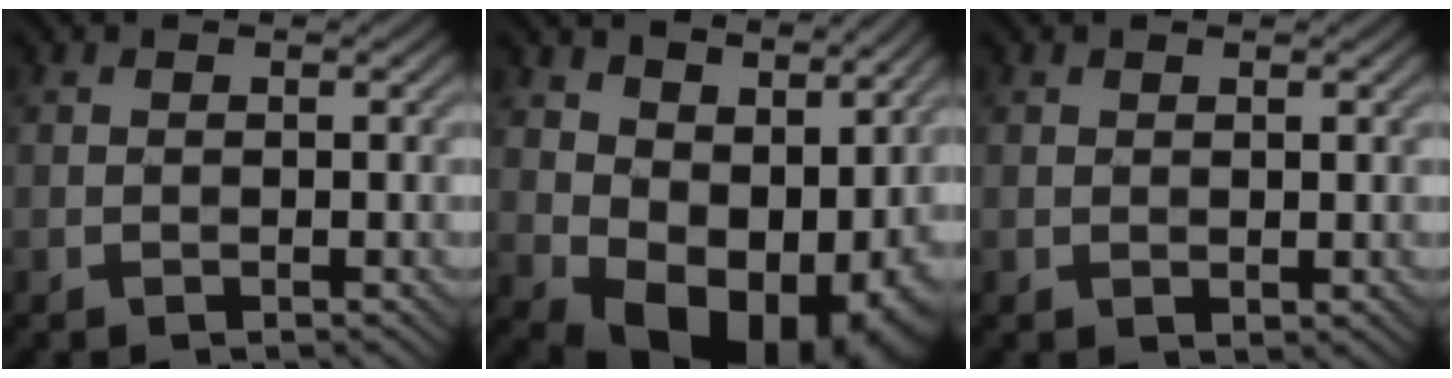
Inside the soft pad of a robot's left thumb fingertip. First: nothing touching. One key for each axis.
{"total": 13.8, "fx": 2.8, "fy": 10.1, "fz": 9.0, "tx": -0.138, "ty": -0.031, "tz": 0.082}
{"total": 0.9, "fx": 0.5, "fy": 0.6, "fz": 0.3, "tx": -0.007, "ty": -0.004, "tz": 0.014}